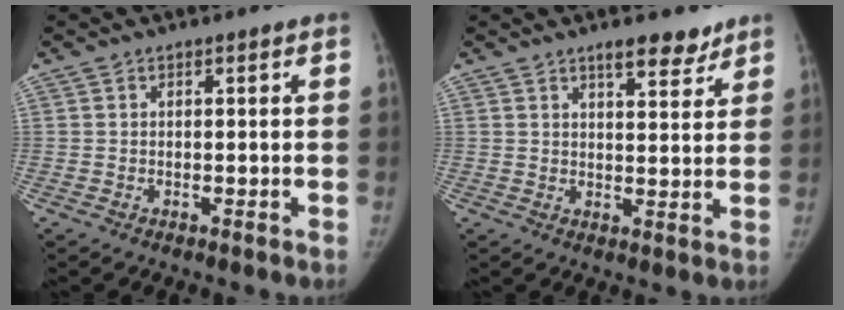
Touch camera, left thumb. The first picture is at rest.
{"total": 5.9, "force": [4.4, 2.2, 3.2], "torque": [-0.023, -0.028, 0.064]}